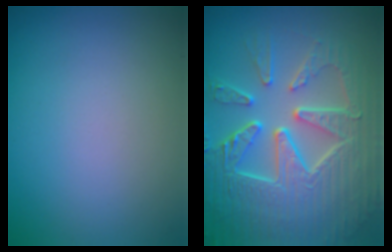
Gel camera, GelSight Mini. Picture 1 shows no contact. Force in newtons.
{"total": 10.1, "press": 6.8, "slide": 7.5}